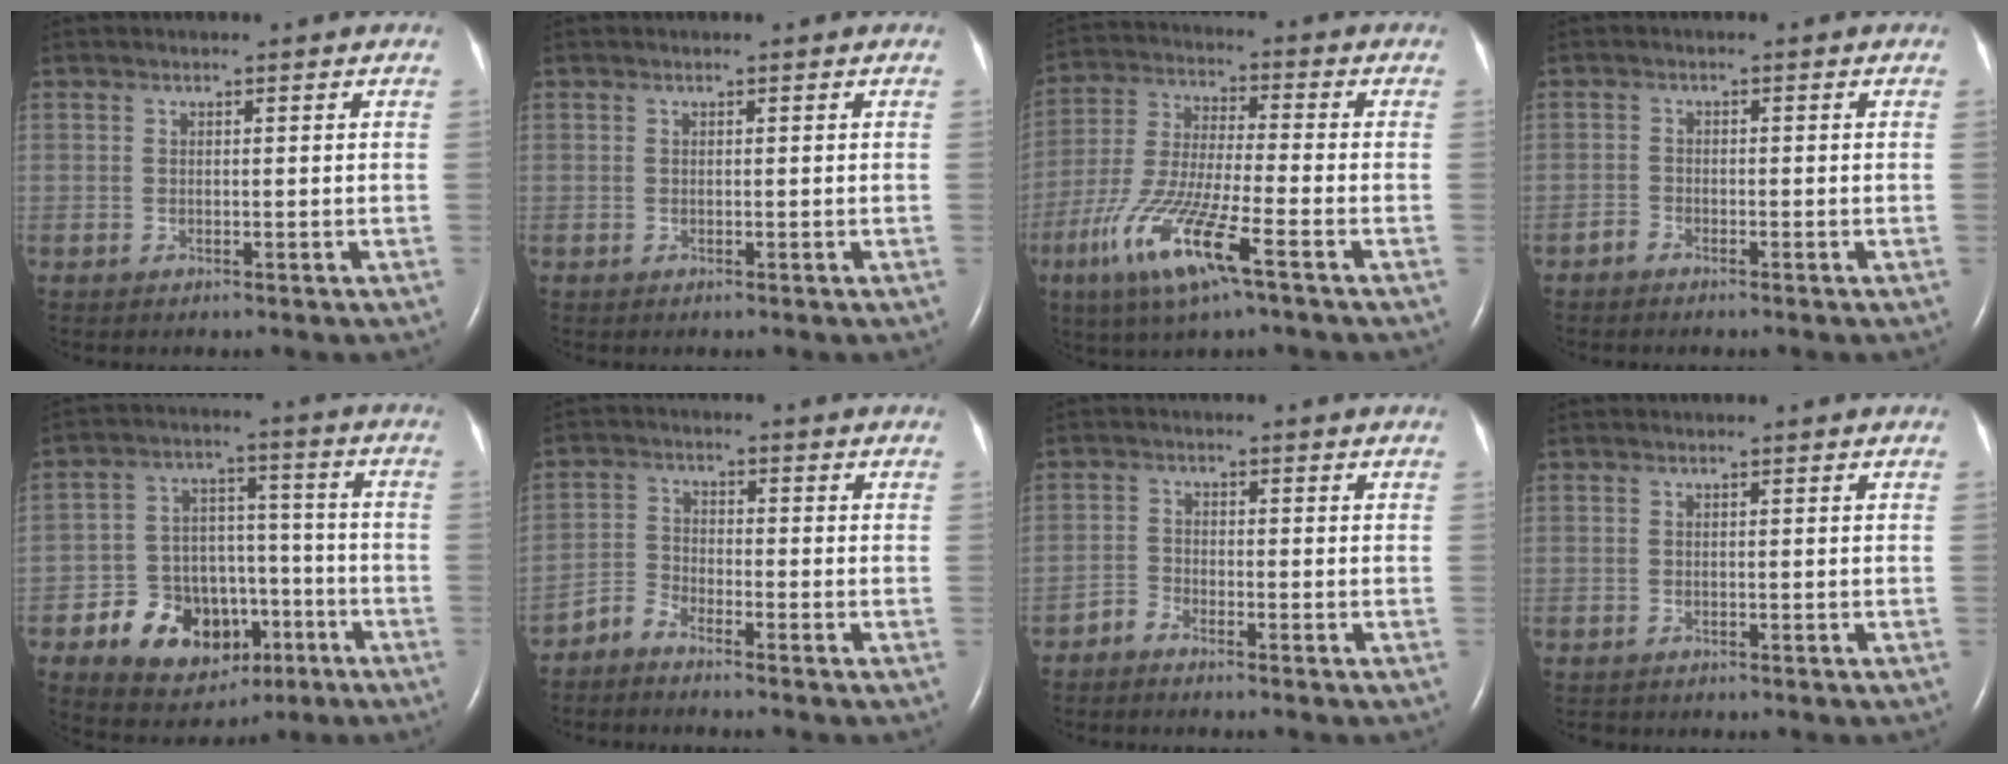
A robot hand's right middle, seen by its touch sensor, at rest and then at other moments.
{"total": 0.0}
{"total": 13.3, "force": [-6.7, 1.3, 11.4], "torque": [-0.246, -0.023, -0.127]}
{"total": 1.1, "force": [-1.0, 0.3, 0.2], "torque": [-0.009, 0.000, -0.022]}
{"total": 12.8, "force": [-5.9, 9.2, 6.6], "torque": [-0.107, 0.030, -0.082]}
{"total": 2.8, "force": [-2.8, 0.5, 0.2], "torque": [-0.009, -0.009, -0.059]}
{"total": 1.8, "force": [-1.7, 0.3, 0.2], "torque": [-0.006, -0.002, -0.036]}
{"total": 0.7, "force": [-0.6, 0.3, 0.0], "torque": [-0.008, -0.001, -0.010]}